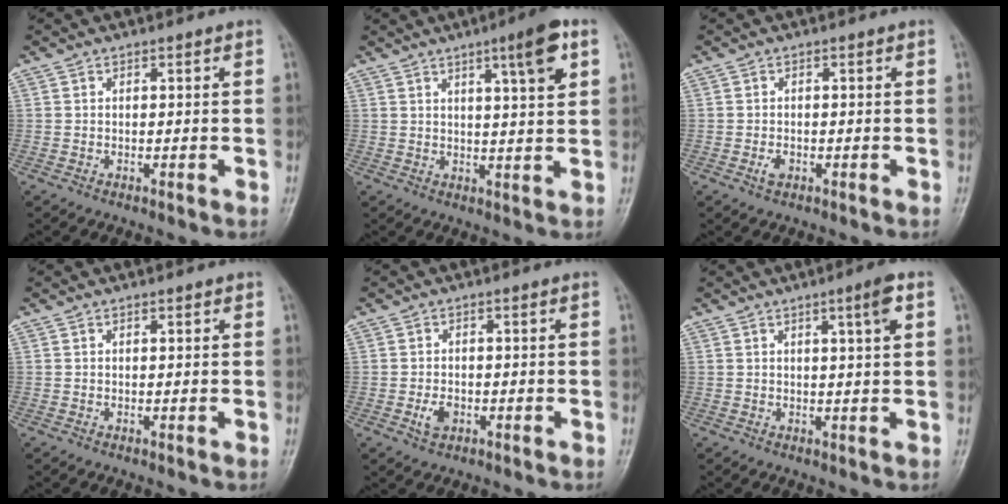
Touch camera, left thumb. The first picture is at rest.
{"total": 8.0, "force": [3.8, 0.9, 7.0], "torque": [-0.101, -0.015, 0.055]}
{"total": 1.6, "force": [-0.6, 1.0, 1.0], "torque": [-0.018, 0.002, -0.010]}
{"total": 0.5, "force": [0.4, 0.2, 0.3], "torque": [-0.006, -0.002, 0.005]}
{"total": 2.7, "force": [-0.8, 1.9, 1.7], "torque": [-0.028, 0.001, -0.012]}
{"total": 3.9, "force": [1.7, 0.0, 3.5], "torque": [-0.057, -0.004, 0.029]}